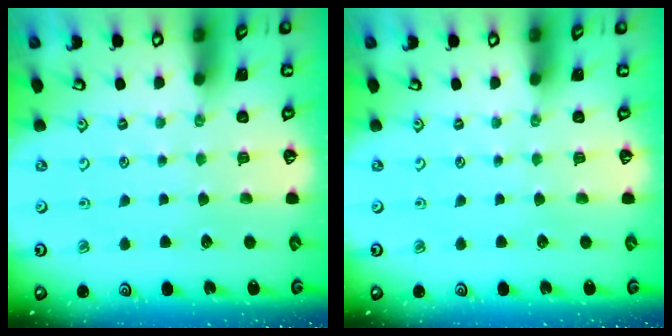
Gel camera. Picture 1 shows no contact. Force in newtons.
{"total": 0.0}